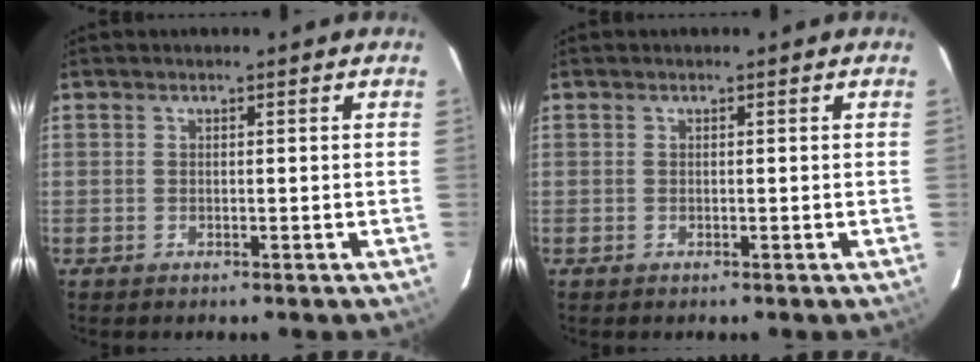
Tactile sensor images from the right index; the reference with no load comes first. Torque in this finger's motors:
{"motor_torque": [0.00, 0.00, 0.00, 0.00]}